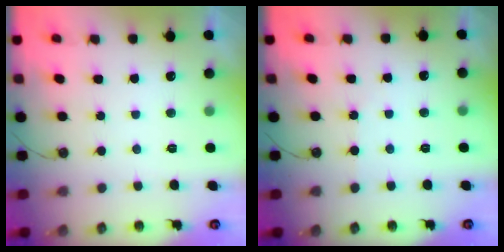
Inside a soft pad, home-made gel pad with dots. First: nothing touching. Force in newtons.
{"total": 2.3, "press": 2.3, "slide": 0.4}